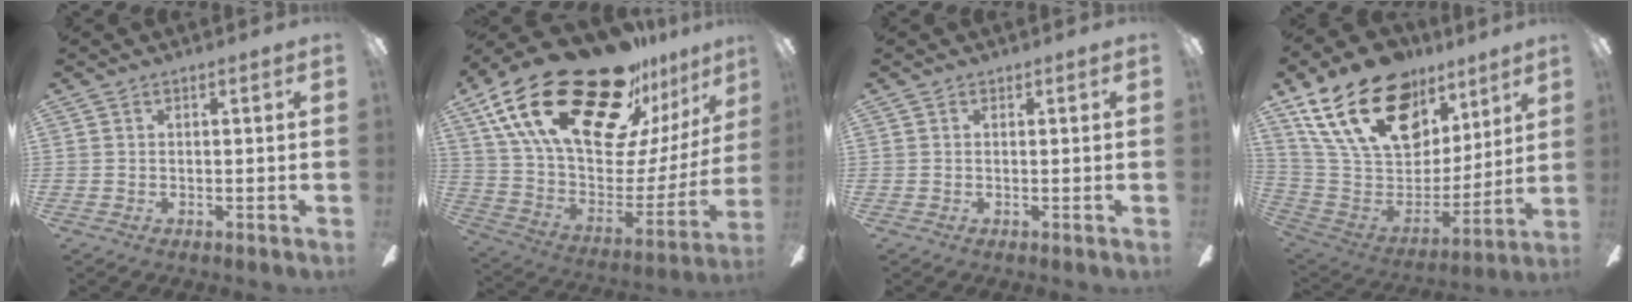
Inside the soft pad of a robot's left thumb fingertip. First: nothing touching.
{"total": 32.6, "force": [20.7, 14.4, 20.6], "torque": [-0.372, -0.139, 0.384]}
{"total": 0.0}
{"total": 25.9, "force": [14.7, 15.3, 15.0], "torque": [-0.259, -0.069, 0.278]}